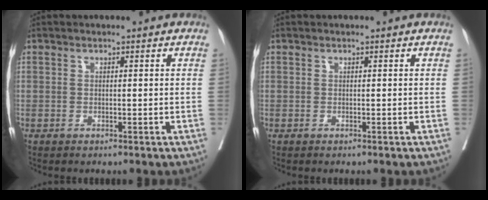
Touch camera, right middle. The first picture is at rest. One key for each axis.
{"total": 0.0}